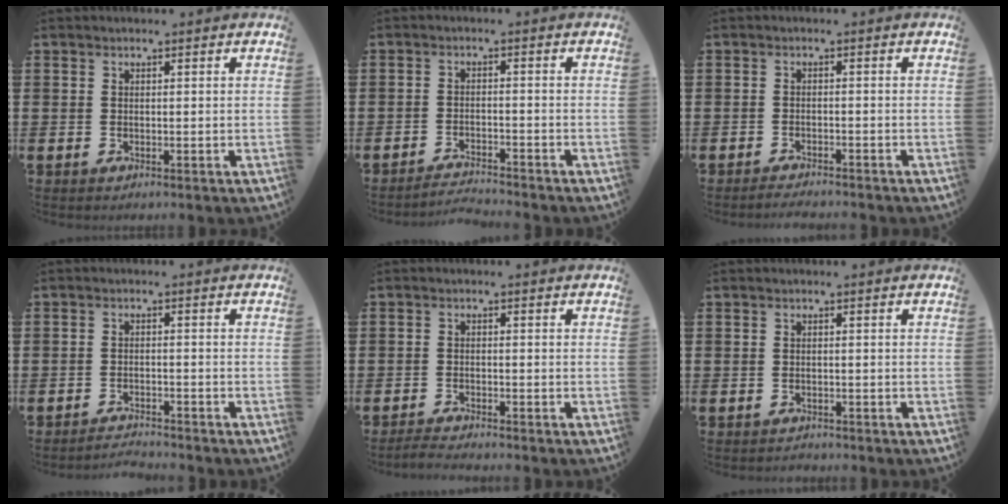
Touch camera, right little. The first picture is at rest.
{"total": 2.3, "force": [-2.3, -0.2, 0.0], "torque": [-0.003, 0.003, -0.049]}
{"total": 1.4, "force": [-1.3, -0.1, 0.1], "torque": [-0.004, 0.002, -0.027]}
{"total": 1.9, "force": [-1.9, -0.2, -0.1], "torque": [-0.002, 0.005, -0.040]}
{"total": 1.4, "force": [-1.4, -0.1, 0.3], "torque": [-0.007, 0.003, -0.028]}
{"total": 0.5, "force": [-0.5, 0.1, 0.0], "torque": [-0.002, -0.002, -0.011]}